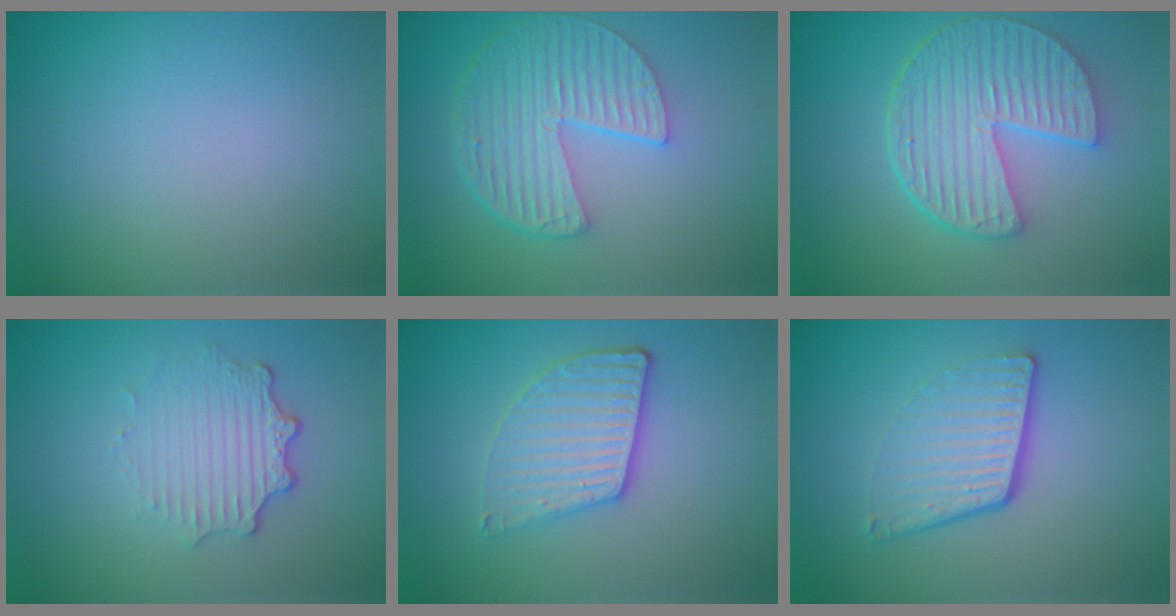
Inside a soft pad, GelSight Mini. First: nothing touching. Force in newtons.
{"total": 5.8, "press": 4.2, "slide": 4.0}
{"total": 6.1, "press": 4.8, "slide": 3.8}
{"total": 3.2, "press": 2.5, "slide": 1.9}
{"total": 3.7, "press": 3.2, "slide": 2.0}
{"total": 4.3, "press": 2.8, "slide": 3.3}